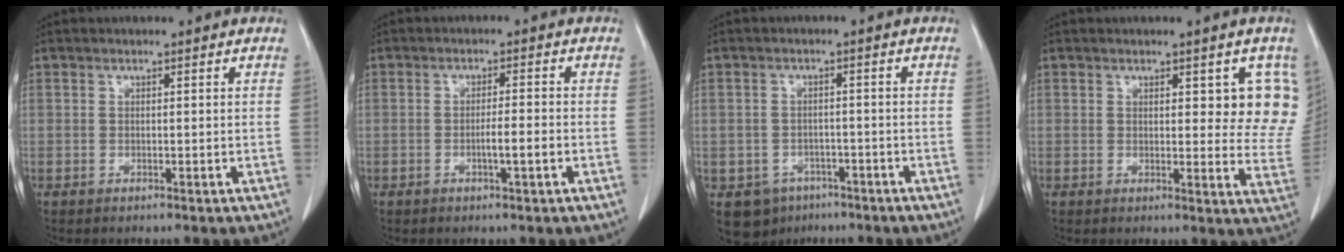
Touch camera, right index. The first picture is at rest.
{"total": 3.2, "force": [-1.0, 0.1, 3.0], "torque": [-0.050, -0.001, -0.017]}
{"total": 5.7, "force": [-3.3, 4.5, 1.1], "torque": [-0.014, 0.008, -0.042]}
{"total": 7.9, "force": [3.5, 3.2, 6.3], "torque": [-0.053, -0.014, 0.035]}